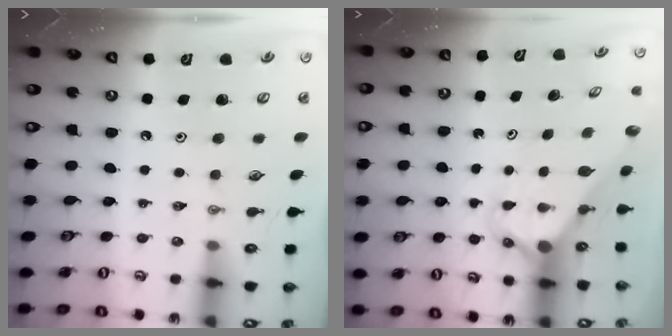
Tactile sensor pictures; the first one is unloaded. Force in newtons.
{"total": 3.0, "press": 3.0, "slide": 0.3}